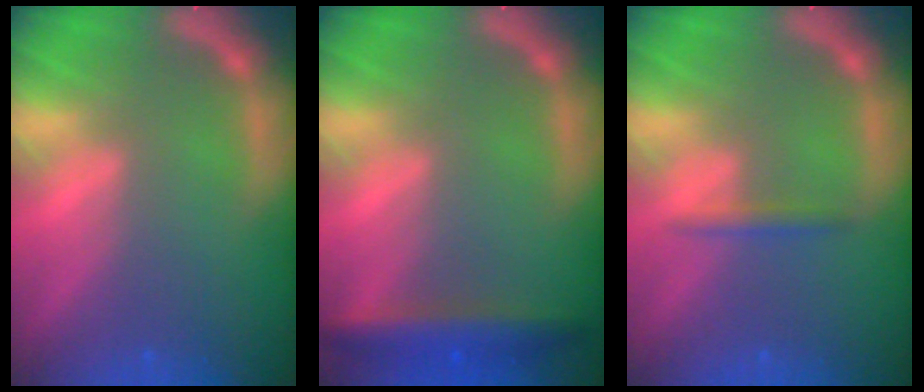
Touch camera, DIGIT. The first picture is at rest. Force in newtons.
{"total": 4.5}
{"total": 1.4}